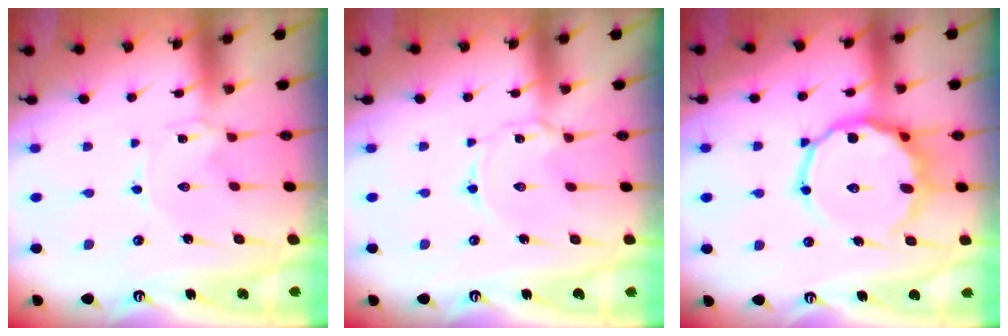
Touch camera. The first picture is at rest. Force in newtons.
{"total": 2.0, "press": 2.0, "slide": 0.2}
{"total": 13.8, "press": 13.6, "slide": 2.0}